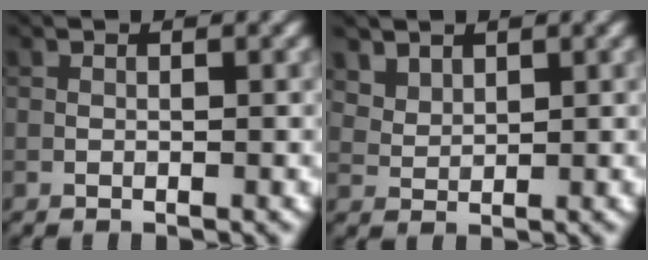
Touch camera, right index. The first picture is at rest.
{"total": 2.6, "force": [2.0, 1.6, 0.8], "torque": [-0.030, -0.011, 0.059]}